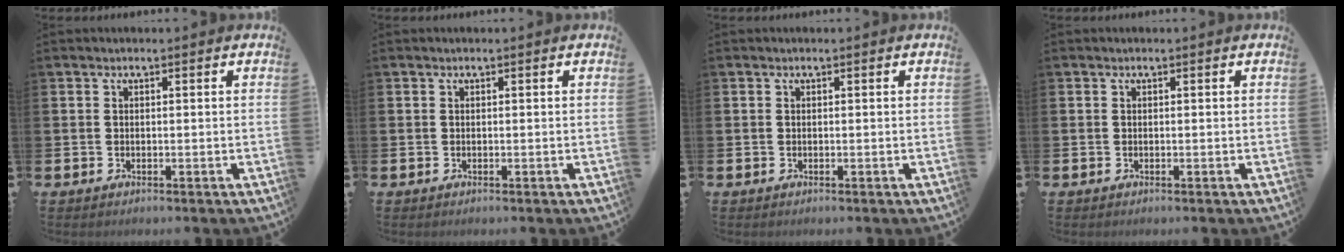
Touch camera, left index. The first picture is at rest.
{"total": 0.0}
{"total": 0.0}
{"total": 0.0}